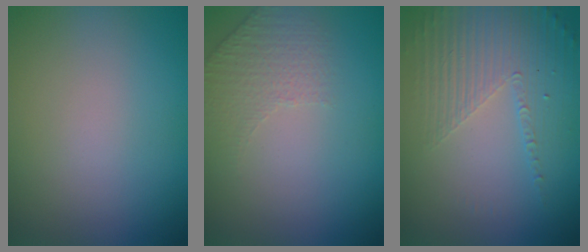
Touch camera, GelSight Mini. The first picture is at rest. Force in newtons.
{"total": 1.5, "press": 1.0, "slide": 1.1}
{"total": 5.3, "press": 3.1, "slide": 4.2}